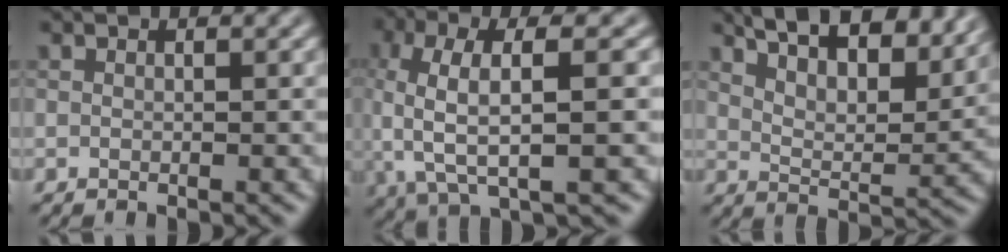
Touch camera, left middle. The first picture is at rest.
{"total": 7.2, "force": [0.4, 2.4, 6.8], "torque": [-0.142, 0.005, 0.003]}
{"total": 13.7, "force": [10.2, 4.7, 7.9], "torque": [-0.103, 0.030, 0.116]}